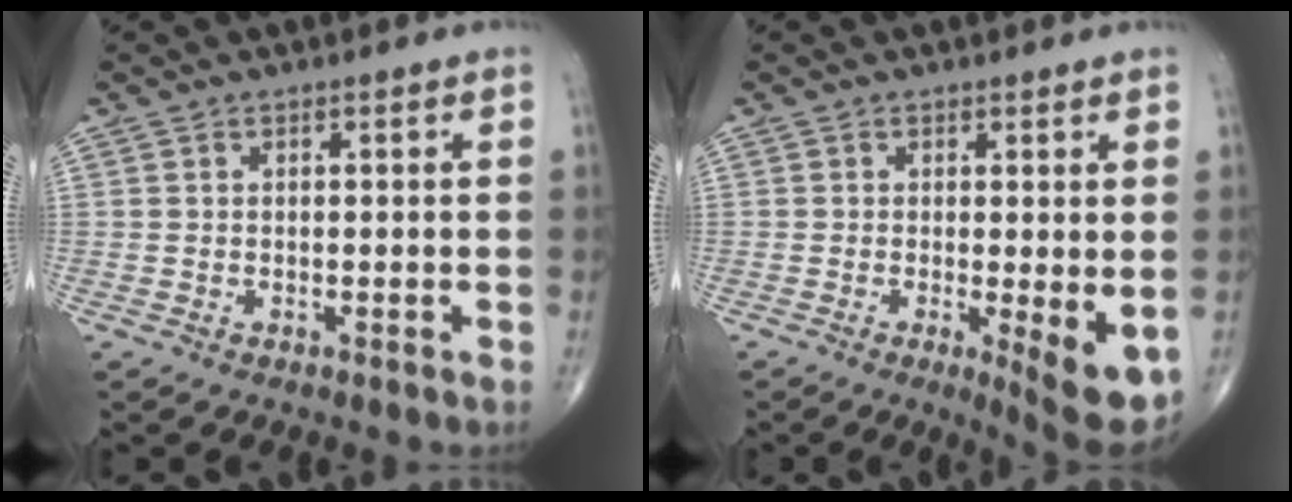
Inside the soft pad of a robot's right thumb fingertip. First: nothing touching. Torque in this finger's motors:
{"motor_torque": [-0.01, 0.48, 0.39, 0.16, 0.17]}